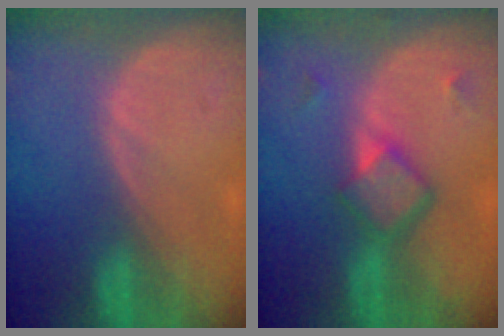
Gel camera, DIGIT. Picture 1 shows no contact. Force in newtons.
{"total": 5.9, "press": 5.1, "slide": 2.9}